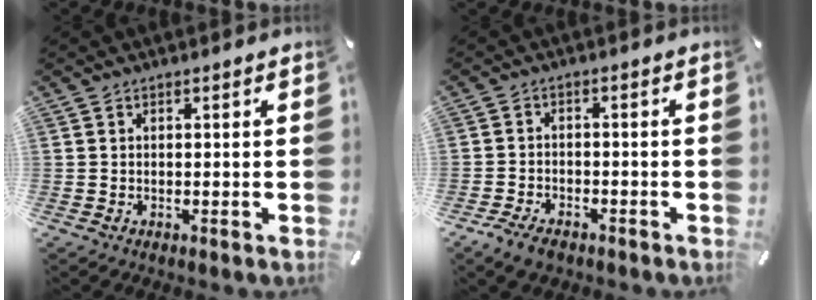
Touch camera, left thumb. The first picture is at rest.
{"total": 4.1, "force": [-3.1, 2.1, 1.7], "torque": [-0.039, 0.015, -0.061]}